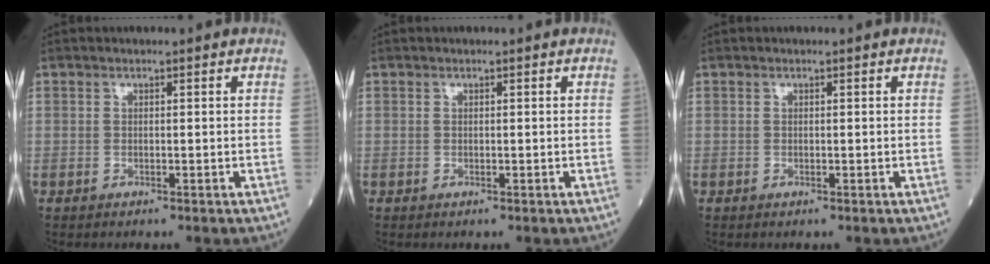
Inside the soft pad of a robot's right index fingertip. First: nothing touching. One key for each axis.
{"total": 0.0}
{"total": 0.0}